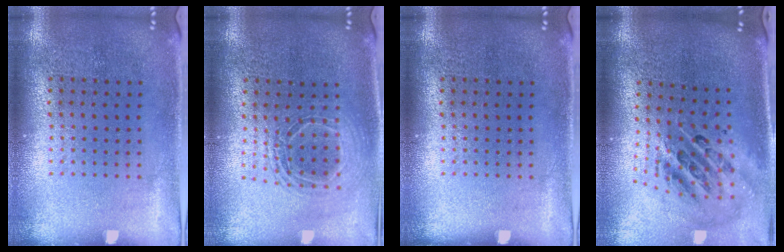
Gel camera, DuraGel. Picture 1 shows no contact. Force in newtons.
{"total": 1.5, "press": 1.3, "slide": 0.8}
{"total": 0.0}
{"total": 2.5, "press": 1.7, "slide": 1.9}